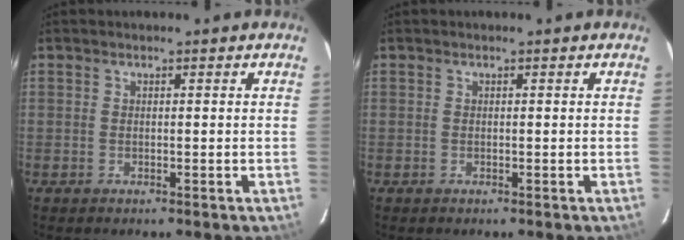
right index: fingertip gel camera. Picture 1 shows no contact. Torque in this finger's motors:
{"motor_torque": [-0.05, -0.01, 0.02, -0.01]}